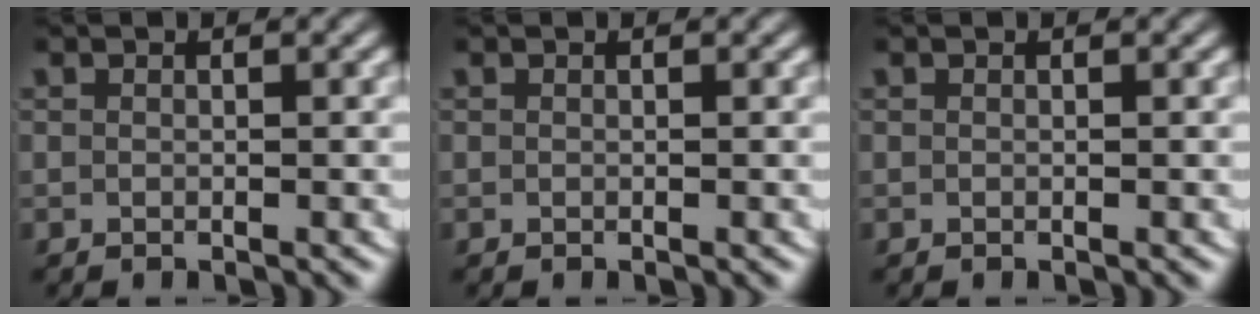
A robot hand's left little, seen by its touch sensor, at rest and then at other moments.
{"total": 0.0}
{"total": 0.0}